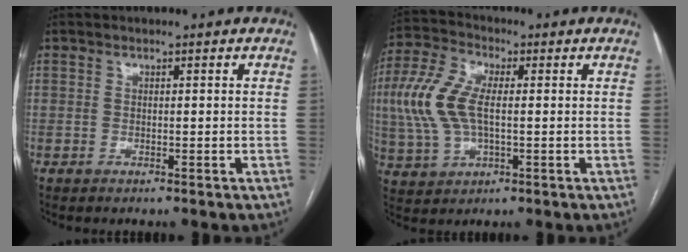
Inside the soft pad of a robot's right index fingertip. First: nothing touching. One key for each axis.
{"total": 10.8, "fx": 0.4, "fy": 5.0, "fz": 9.6, "tx": -0.238, "ty": 0.014, "tz": 0.010}